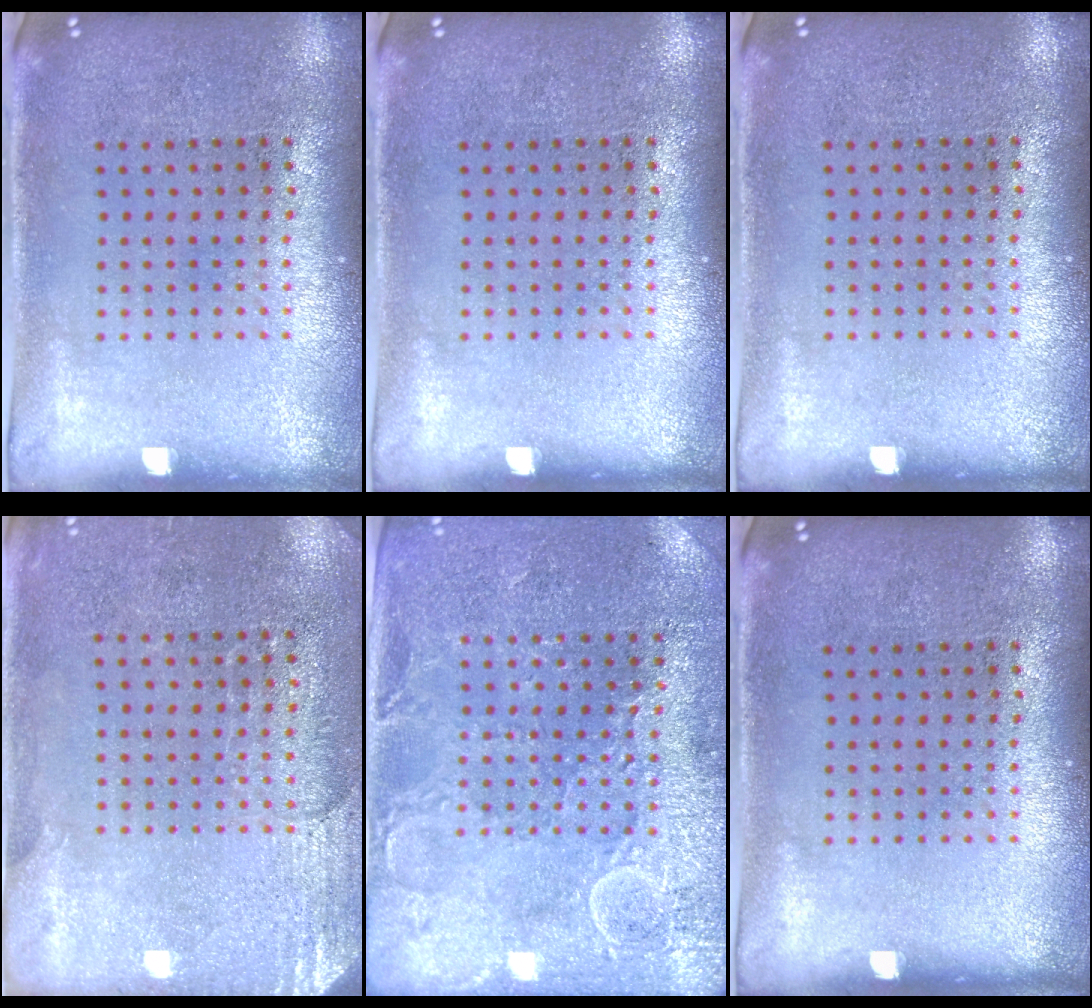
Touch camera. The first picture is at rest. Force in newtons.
{"total": 0.0}
{"total": 0.0}
{"total": 2.6, "press": 2.3, "slide": 1.2}
{"total": 2.9, "press": 2.8, "slide": 0.4}
{"total": 0.0}